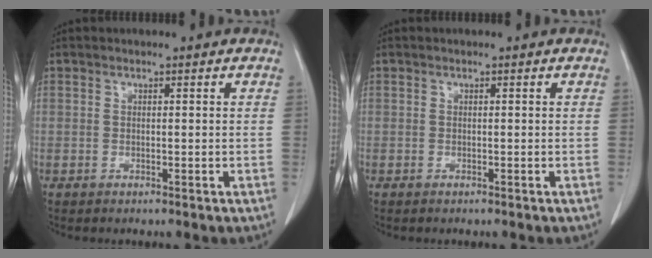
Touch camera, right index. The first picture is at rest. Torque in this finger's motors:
{"motor_torque": [0.07, -0.04, -0.03, 0.01]}